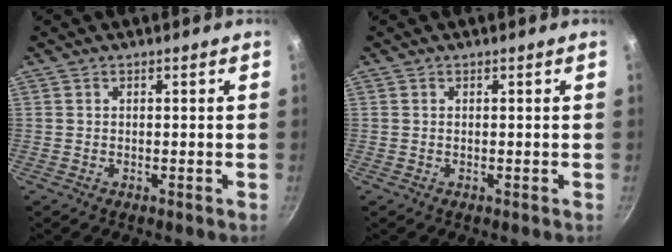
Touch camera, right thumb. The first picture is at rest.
{"total": 0.0}